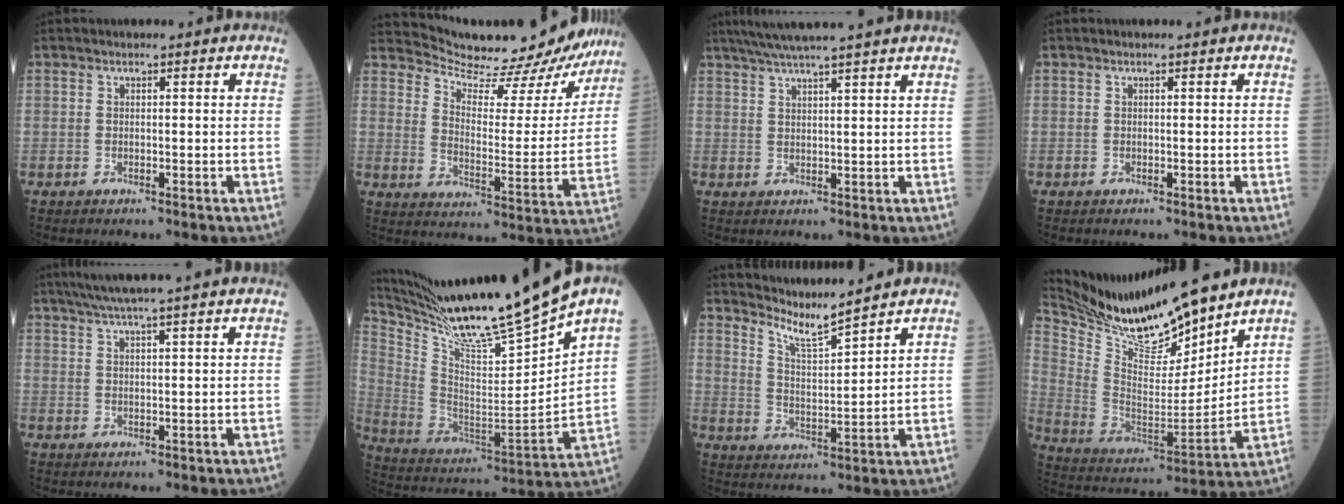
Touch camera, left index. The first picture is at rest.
{"total": 19.3, "force": [18.6, 3.5, 4.2], "torque": [-0.058, -0.047, 0.237]}
{"total": 10.6, "force": [8.9, -1.3, 5.5], "torque": [-0.092, 0.028, 0.123]}
{"total": 0.0}
{"total": 11.8, "force": [9.9, -1.0, 6.2], "torque": [-0.101, 0.028, 0.131]}
{"total": 23.1, "force": [18.8, -1.5, 13.4], "torque": [-0.238, -0.040, 0.327]}
{"total": 7.1, "force": [6.8, -1.5, 1.4], "torque": [-0.042, -0.015, 0.129]}
{"total": 17.8, "force": [16.3, 1.8, 6.9], "torque": [-0.148, -0.019, 0.300]}